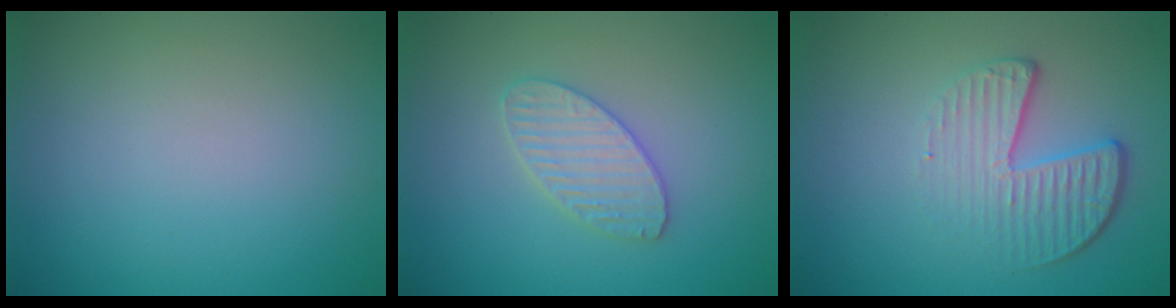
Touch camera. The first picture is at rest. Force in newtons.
{"total": 3.0, "press": 3.0, "slide": 0.2}
{"total": 4.4, "press": 2.9, "slide": 3.3}